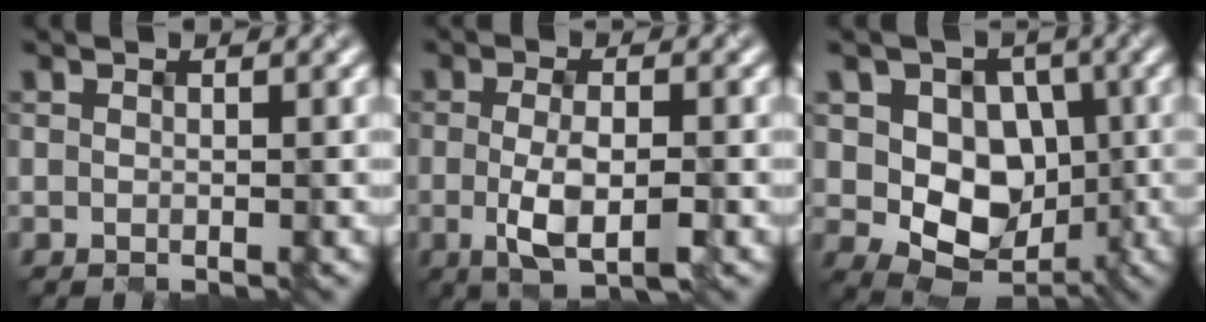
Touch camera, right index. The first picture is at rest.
{"total": 3.9, "force": [-1.3, 1.1, 3.6], "torque": [-0.075, -0.008, -0.017]}
{"total": 7.4, "force": [-0.4, 6.0, 4.4], "torque": [-0.061, -0.006, -0.012]}